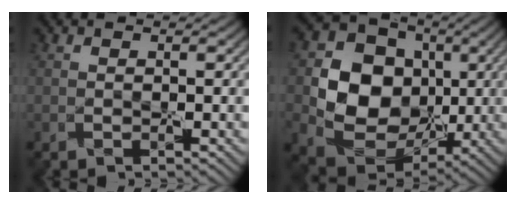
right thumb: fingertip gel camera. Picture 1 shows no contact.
{"total": 11.2, "force": [0.5, 9.5, 5.9], "torque": [-0.129, -0.005, 0.003]}